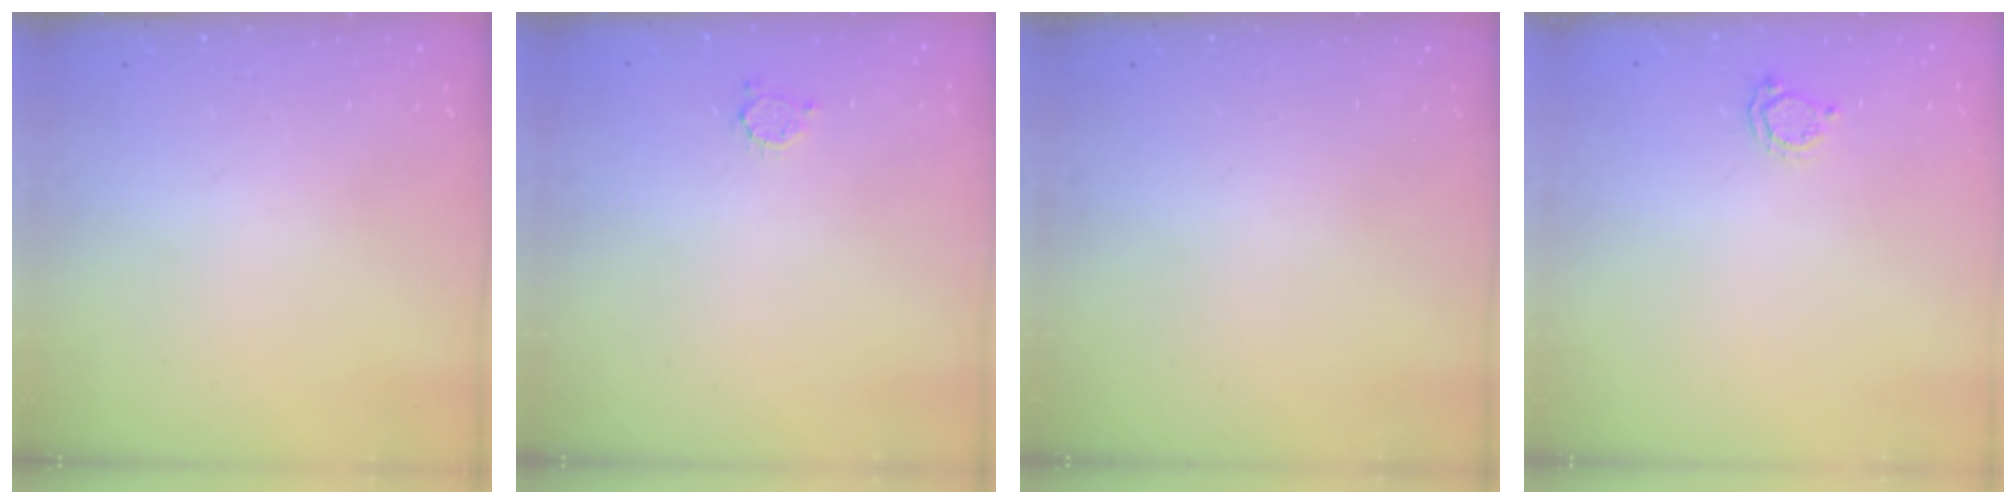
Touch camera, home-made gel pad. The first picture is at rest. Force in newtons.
{"total": 2.7, "press": 2.7, "slide": 0.3}
{"total": 0.0}
{"total": 4.2, "press": 4.2, "slide": 0.4}